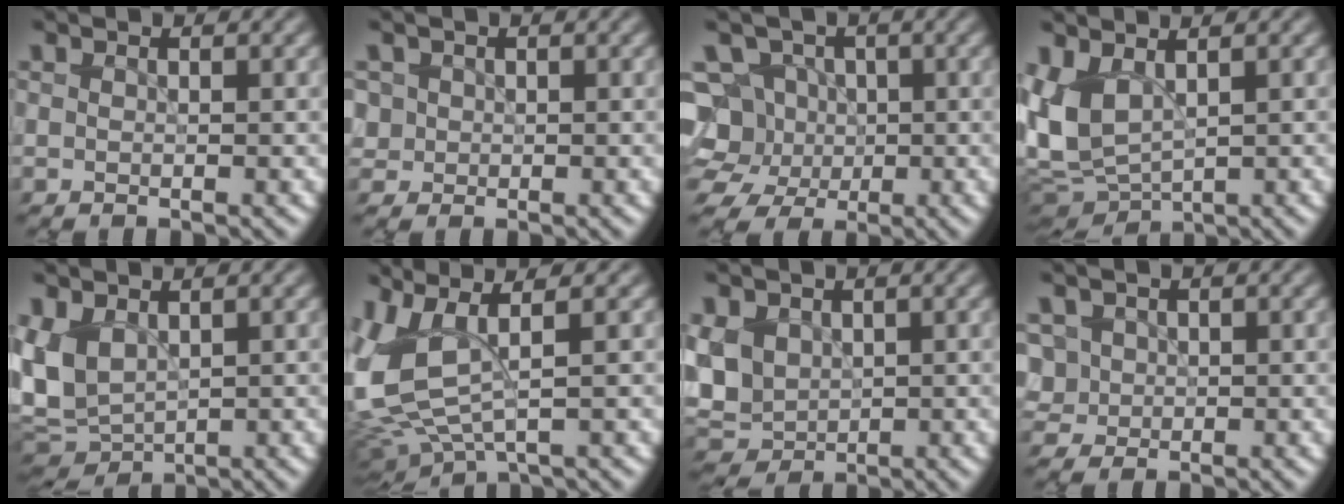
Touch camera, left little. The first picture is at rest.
{"total": 1.9, "force": [0.5, 1.8, 0.4], "torque": [0.003, 0.014, 0.002]}
{"total": 9.2, "force": [0.4, 8.2, 4.1], "torque": [-0.072, 0.033, -0.034]}
{"total": 5.1, "force": [1.3, 3.0, 3.9], "torque": [-0.091, 0.001, 0.027]}
{"total": 5.6, "force": [1.1, 3.8, 3.9], "torque": [-0.096, 0.002, 0.018]}
{"total": 6.4, "force": [1.1, 2.5, 5.7], "torque": [-0.144, -0.002, 0.026]}
{"total": 5.4, "force": [1.0, 4.4, 2.9], "torque": [-0.083, 0.004, 0.018]}
{"total": 2.7, "force": [0.5, 2.5, 0.8], "torque": [-0.009, 0.019, 0.010]}